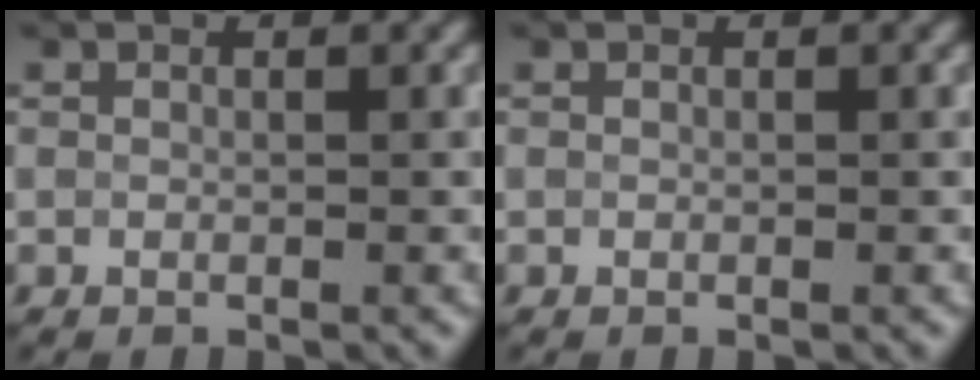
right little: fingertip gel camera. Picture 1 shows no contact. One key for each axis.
{"total": 0.0}